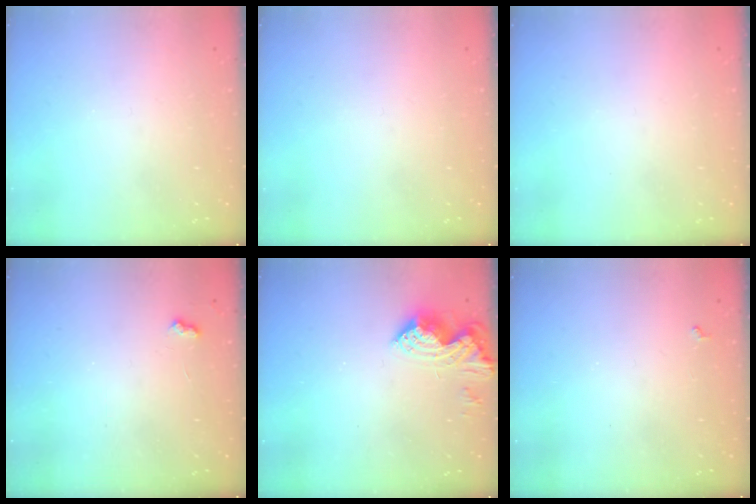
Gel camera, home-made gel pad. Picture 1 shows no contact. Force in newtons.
{"total": 0.0}
{"total": 0.0}
{"total": 3.9, "press": 3.9, "slide": 0.5}
{"total": 12.7, "press": 12.7, "slide": 0.9}
{"total": 2.9, "press": 2.9, "slide": 0.4}